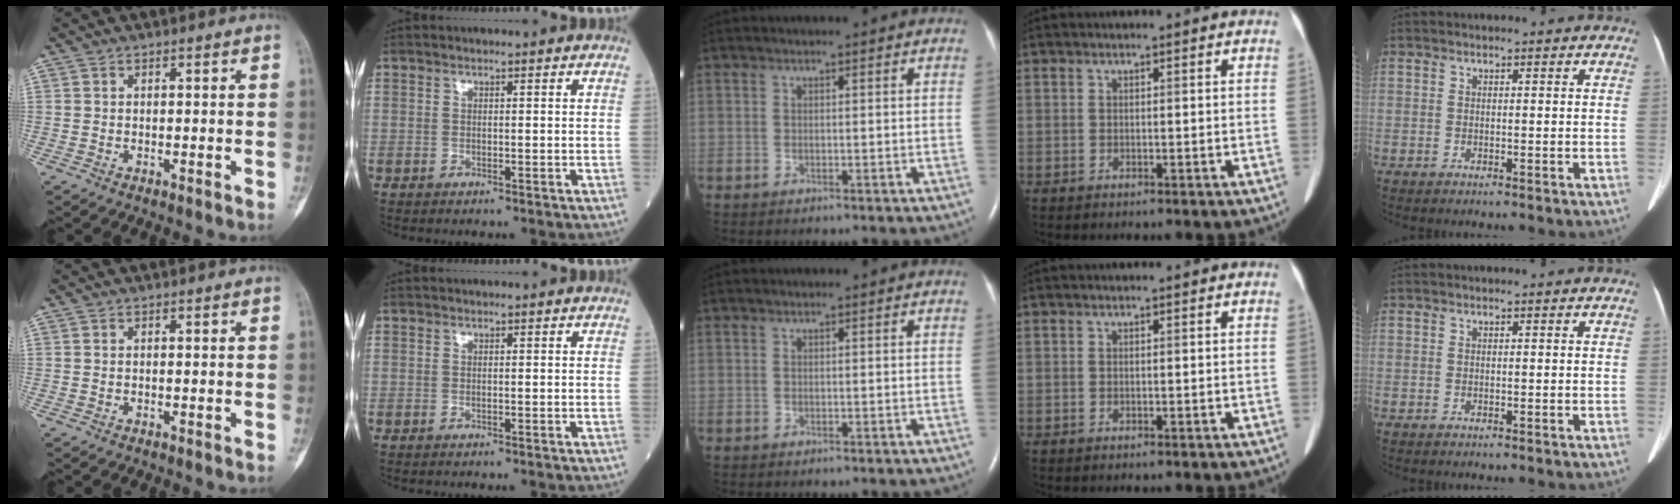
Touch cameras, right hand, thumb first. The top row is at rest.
{}